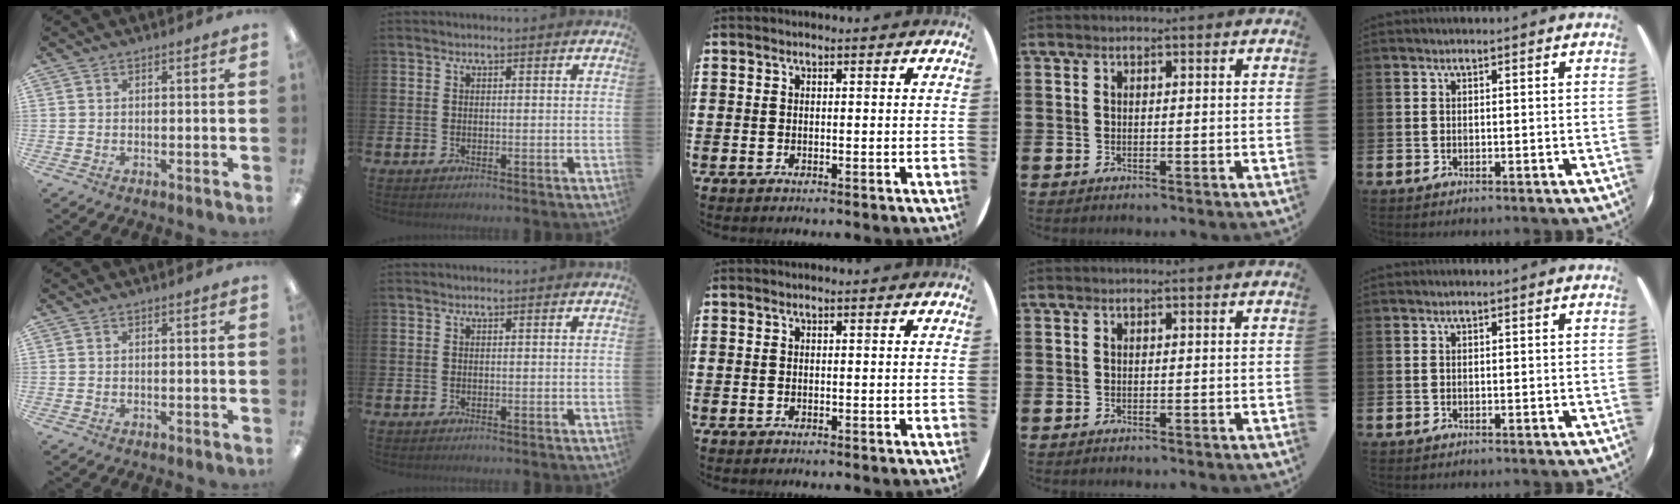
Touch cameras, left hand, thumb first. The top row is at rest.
{}